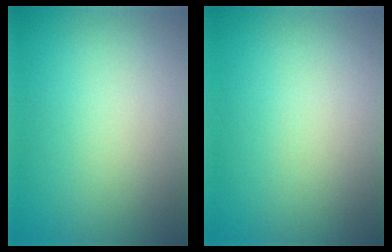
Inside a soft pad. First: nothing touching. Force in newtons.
{"total": 0.0}